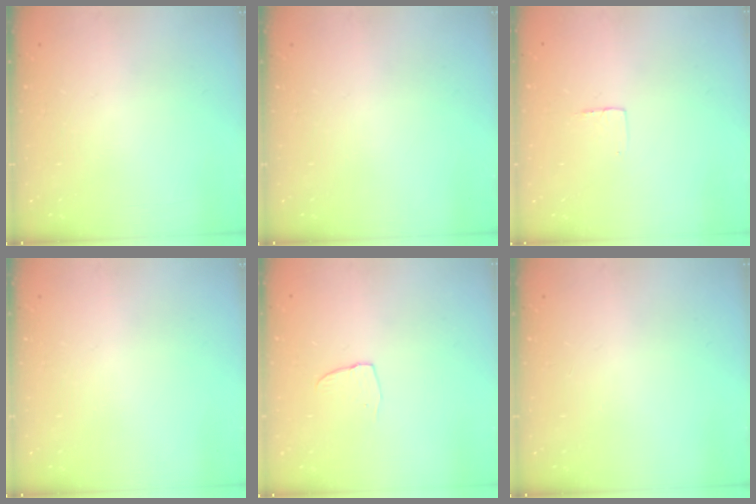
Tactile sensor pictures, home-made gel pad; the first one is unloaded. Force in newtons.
{"total": 0.0}
{"total": 3.0, "press": 3.0, "slide": 0.2}
{"total": 0.0}
{"total": 3.6, "press": 3.6, "slide": 0.3}
{"total": 0.0}